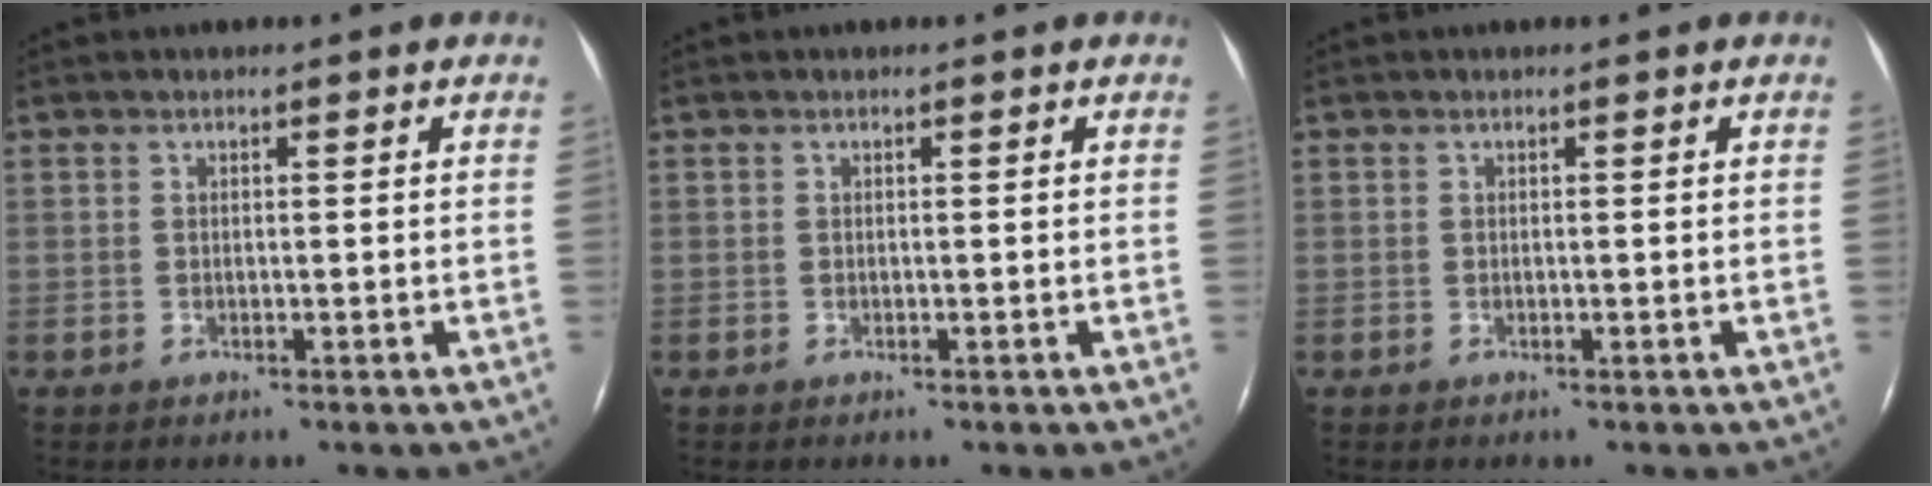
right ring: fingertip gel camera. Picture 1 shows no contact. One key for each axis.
{"total": 0.0}
{"total": 0.0}